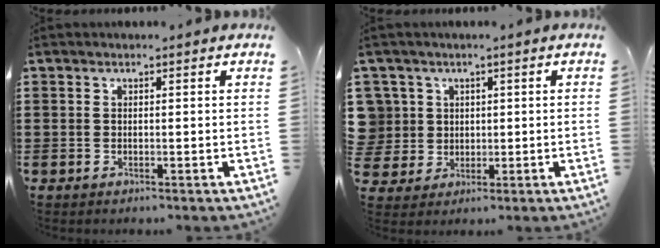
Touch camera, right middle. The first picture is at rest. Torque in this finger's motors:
{"motor_torque": [0.14, -0.07, -0.02, -0.02]}